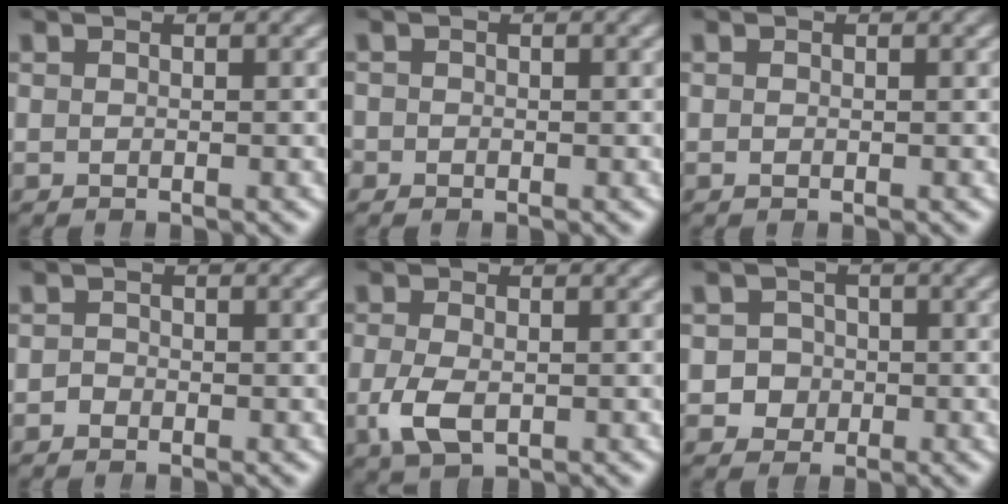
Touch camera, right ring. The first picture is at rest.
{"total": 1.0, "force": [-0.5, 0.9, -0.2], "torque": [-0.001, -0.002, -0.011]}
{"total": 0.0}
{"total": 0.8, "force": [-0.6, 0.4, -0.3], "torque": [-0.002, -0.012, -0.010]}
{"total": 3.0, "force": [-0.9, 1.7, 2.3], "torque": [-0.062, -0.022, -0.005]}
{"total": 5.7, "force": [-0.9, 5.5, 1.2], "torque": [-0.049, -0.020, -0.018]}